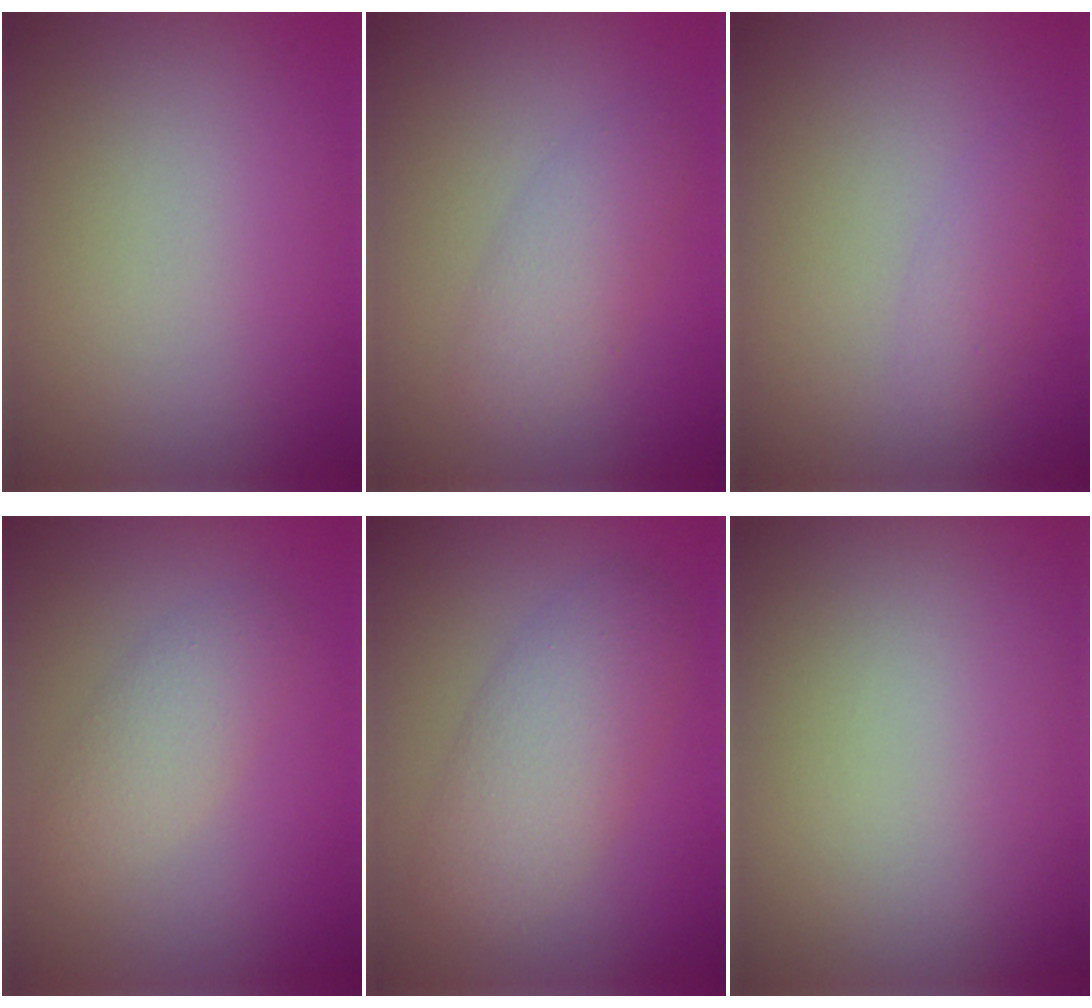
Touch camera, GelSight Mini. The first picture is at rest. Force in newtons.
{"total": 2.8, "press": 2.8, "slide": 0.1}
{"total": 1.3, "press": 1.3, "slide": 0.1}
{"total": 2.7, "press": 2.7, "slide": 0.2}
{"total": 4.8, "press": 4.8, "slide": 0.3}
{"total": 0.0}